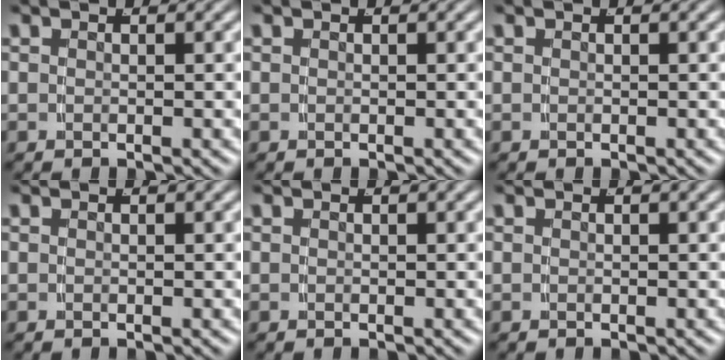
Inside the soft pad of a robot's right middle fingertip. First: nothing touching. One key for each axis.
{"total": 0.0}
{"total": 0.0}
{"total": 0.0}
{"total": 0.0}
{"total": 0.0}